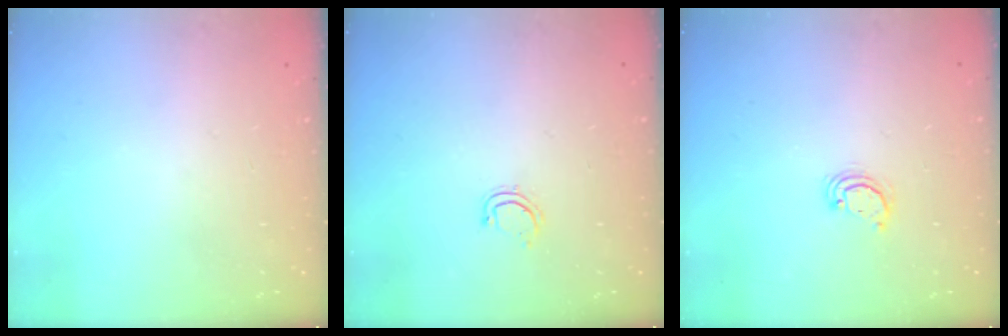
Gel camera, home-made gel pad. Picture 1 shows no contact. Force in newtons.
{"total": 4.3, "press": 4.2, "slide": 1.0}
{"total": 2.6, "press": 2.6, "slide": 0.3}